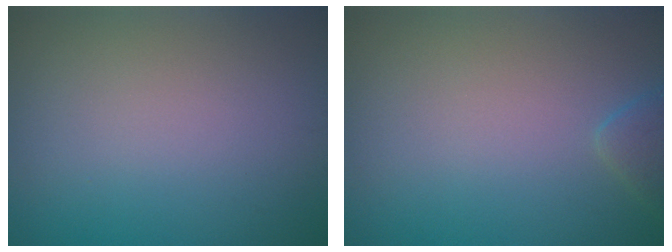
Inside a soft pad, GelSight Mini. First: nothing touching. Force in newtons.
{"total": 1.5, "press": 1.5, "slide": 0.2}